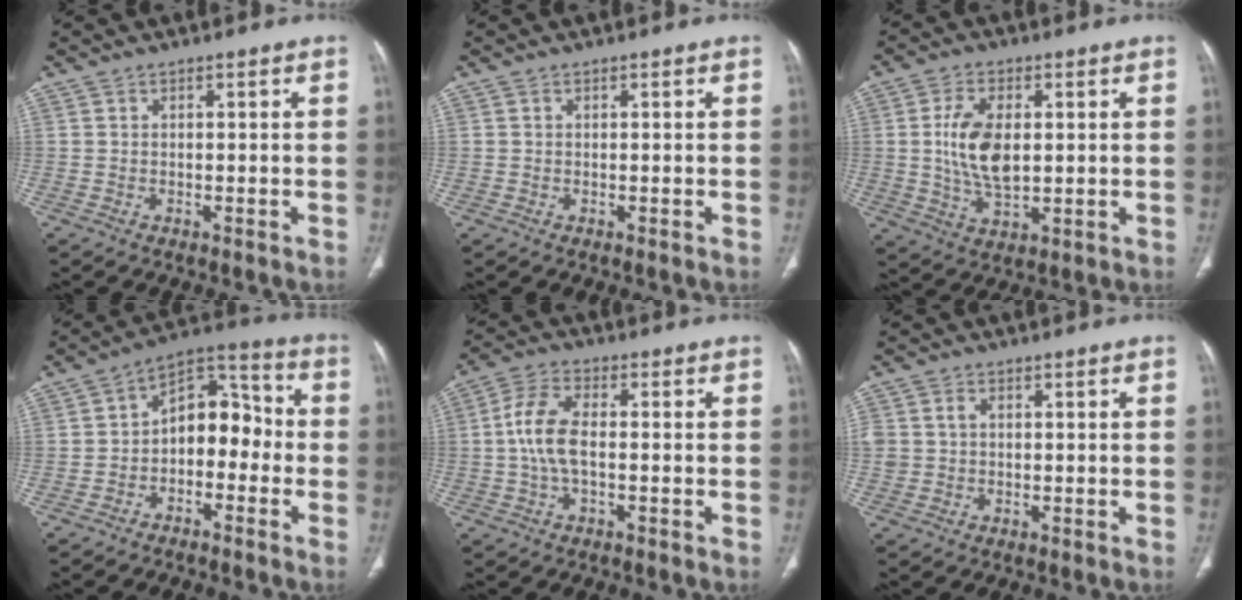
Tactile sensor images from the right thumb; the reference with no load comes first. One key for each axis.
{"total": 0.0}
{"total": 10.2, "fx": 1.0, "fy": 5.5, "fz": 8.5, "tx": -0.162, "ty": -0.007, "tz": 0.026}
{"total": 11.0, "fx": -2.2, "fy": 7.3, "fz": 7.9, "tx": -0.076, "ty": 0.051, "tz": -0.052}
{"total": 7.8, "fx": -0.4, "fy": 3.9, "fz": 6.8, "tx": -0.150, "ty": 0.022, "tz": -0.012}
{"total": 3.2, "fx": 0.3, "fy": 2.7, "fz": 1.7, "tx": -0.040, "ty": 0.011, "tz": 0.012}